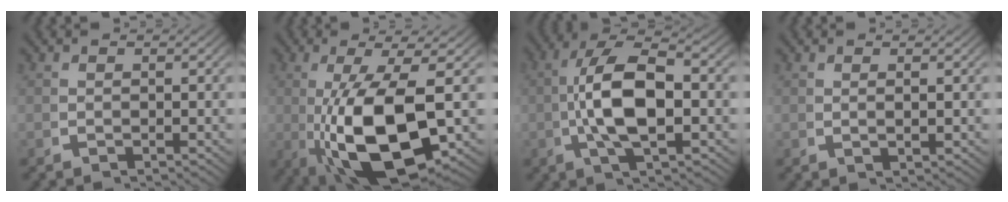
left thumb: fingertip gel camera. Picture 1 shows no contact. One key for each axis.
{"total": 13.5, "fx": -1.9, "fy": 6.3, "fz": 11.8, "tx": -0.242, "ty": -0.045, "tz": 0.003}
{"total": 9.2, "fx": 0.1, "fy": 4.5, "fz": 8.0, "tx": -0.167, "ty": -0.015, "tz": 0.004}
{"total": 1.0, "fx": 0.6, "fy": 0.1, "fz": 0.8, "tx": -0.018, "ty": -0.002, "tz": 0.014}